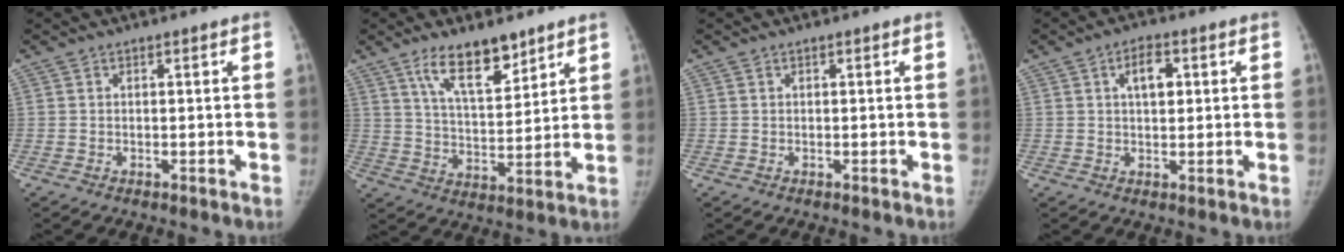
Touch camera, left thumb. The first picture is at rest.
{"total": 11.6, "force": [7.9, 4.4, 7.3], "torque": [-0.100, -0.051, 0.144]}
{"total": 0.0}
{"total": 5.1, "force": [1.6, 2.9, 3.9], "torque": [-0.049, 0.002, 0.023]}